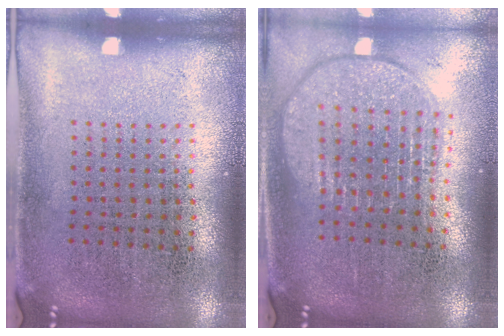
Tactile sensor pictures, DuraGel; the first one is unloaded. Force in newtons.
{"total": 1.9, "press": 1.5, "slide": 1.1}